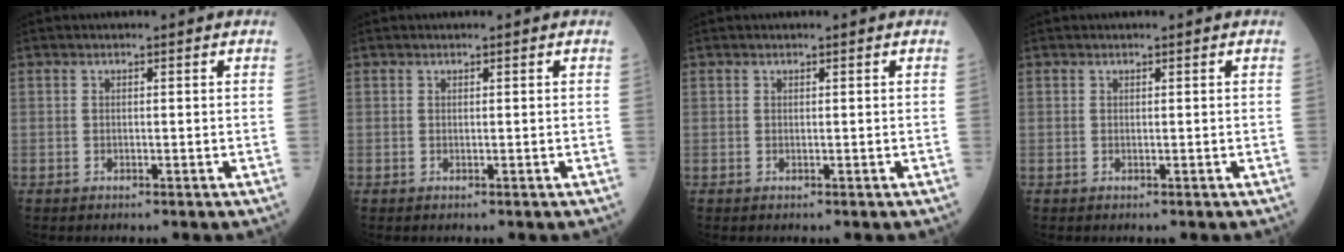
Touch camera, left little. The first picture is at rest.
{"total": 0.0}
{"total": 0.0}
{"total": 0.0}